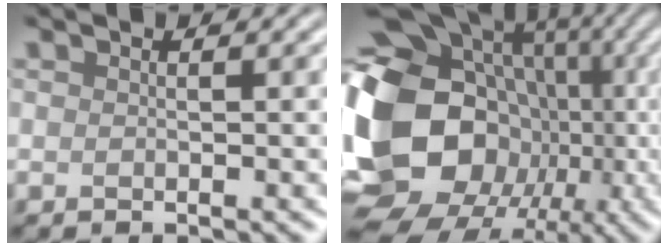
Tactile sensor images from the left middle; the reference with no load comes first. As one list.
[{"total": 19.6, "force": [-2.5, 16.2, 10.9], "torque": [-0.214, 0.012, -0.042]}]